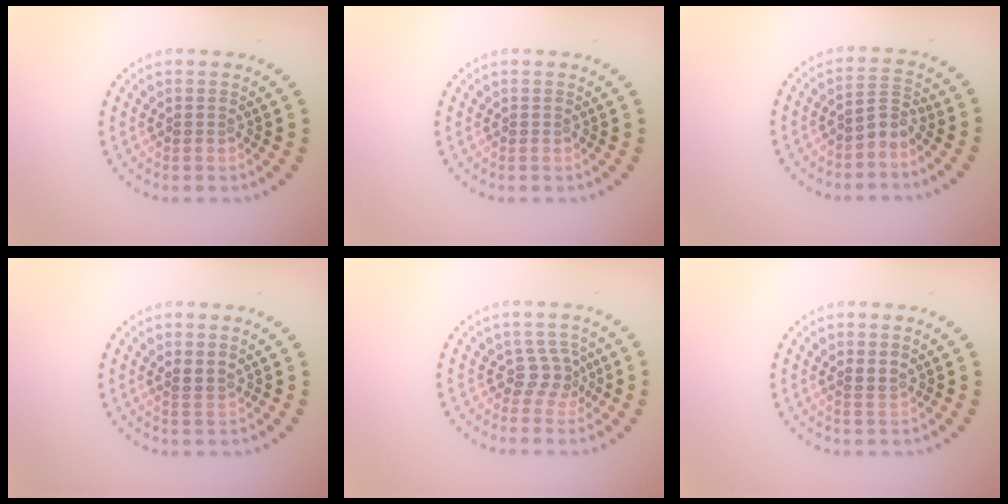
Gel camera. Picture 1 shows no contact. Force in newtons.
{"total": 0.0}
{"total": 2.0, "press": 1.3, "slide": 1.5}
{"total": 1.1, "press": 0.9, "slide": 0.7}
{"total": 2.1, "press": 1.4, "slide": 1.5}
{"total": 0.9, "press": 0.7, "slide": 0.5}